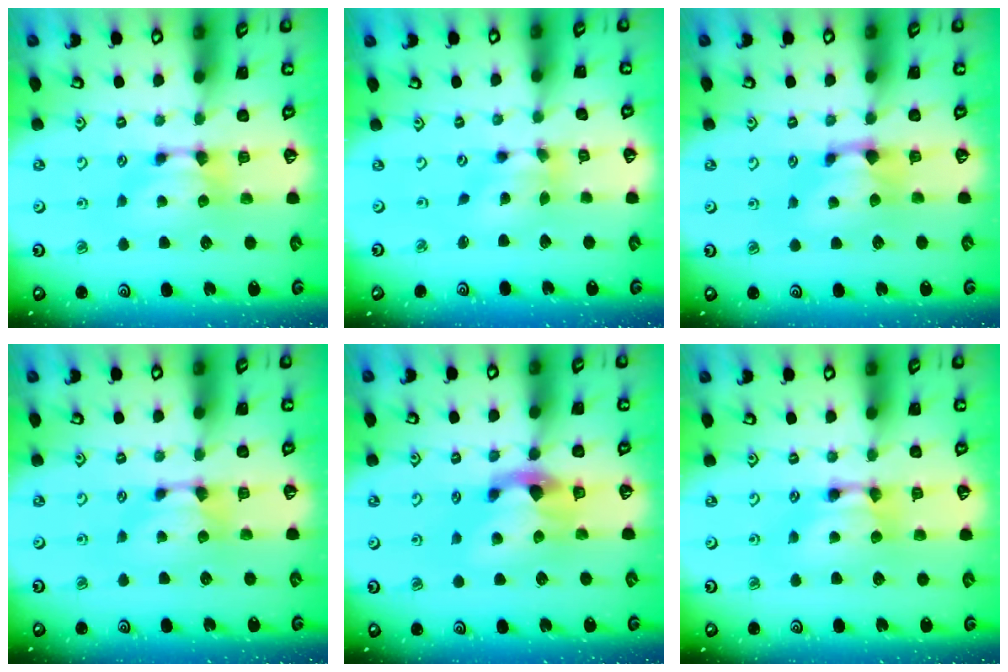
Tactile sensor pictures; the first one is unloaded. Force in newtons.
{"total": 4.0, "press": 3.6, "slide": 1.7}
{"total": 0.9, "press": 0.2, "slide": 0.9}
{"total": 0.9, "press": 0.3, "slide": 0.8}
{"total": 3.6, "press": 3.2, "slide": 1.6}
{"total": 2.0, "press": 2.0, "slide": 0.1}